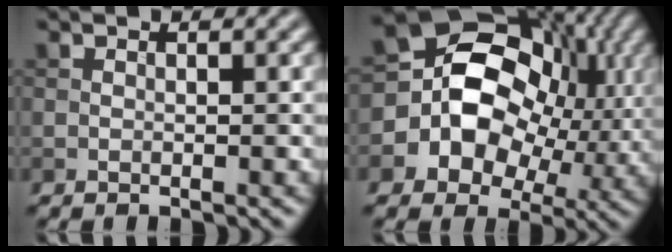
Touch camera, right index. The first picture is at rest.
{"total": 14.1, "force": [1.4, 11.4, 8.2], "torque": [-0.159, 0.002, 0.022]}